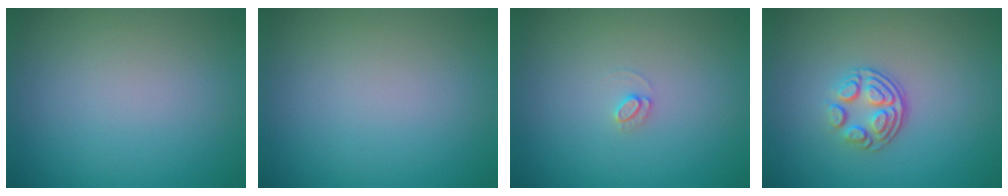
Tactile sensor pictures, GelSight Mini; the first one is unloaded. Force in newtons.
{"total": 0.0}
{"total": 0.9, "press": 0.9, "slide": 0.1}
{"total": 3.6, "press": 2.5, "slide": 2.6}